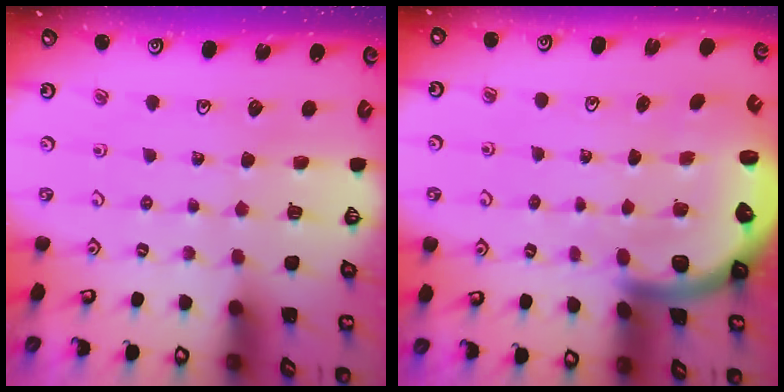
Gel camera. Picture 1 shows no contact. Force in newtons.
{"total": 4.3, "press": 4.2, "slide": 1.1}